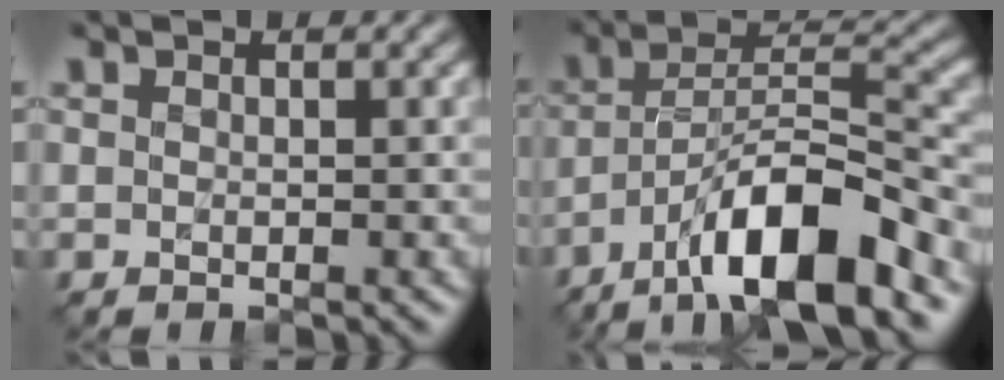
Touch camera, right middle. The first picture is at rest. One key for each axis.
{"total": 10.8, "fx": -6.5, "fy": 2.8, "fz": 8.2, "tx": -0.135, "ty": 0.019, "tz": -0.118}